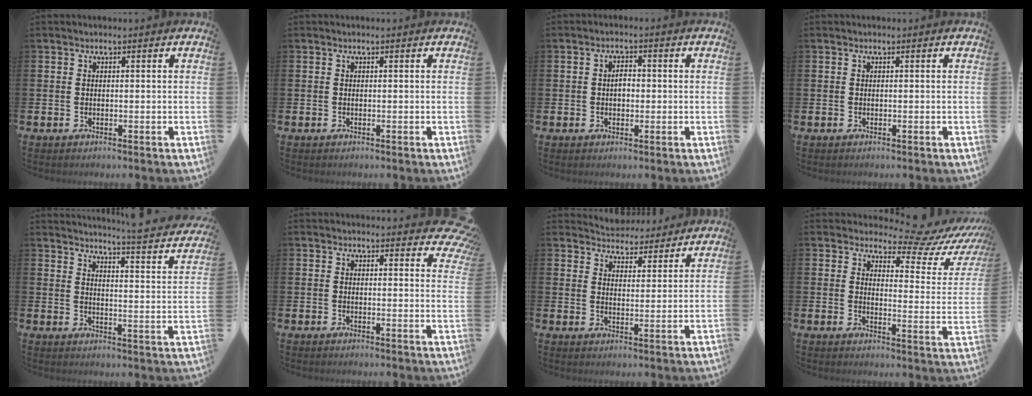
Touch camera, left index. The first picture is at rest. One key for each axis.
{"total": 0.0}
{"total": 2.5, "fx": 0.0, "fy": 1.6, "fz": 1.9, "tx": -0.022, "ty": 0.001, "tz": -0.006}
{"total": 0.0}
{"total": 3.7, "fx": 3.5, "fy": -0.4, "fz": 1.1, "tx": -0.028, "ty": -0.040, "tz": 0.050}
{"total": 2.8, "fx": 2.4, "fy": 1.1, "fz": 0.7, "tx": 0.004, "ty": -0.015, "tz": 0.038}
{"total": 4.6, "fx": 4.4, "fy": 1.1, "fz": -0.3, "tx": -0.012, "ty": -0.033, "tz": 0.078}
{"total": 7.3, "fx": 6.4, "fy": 2.4, "fz": 2.4, "tx": -0.037, "ty": -0.057, "tz": 0.102}